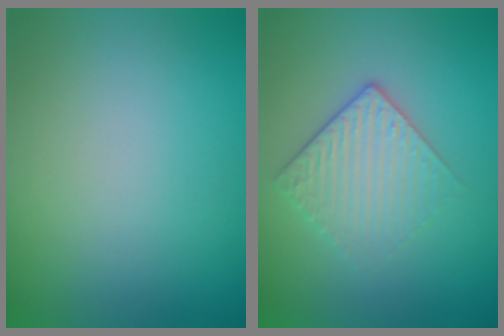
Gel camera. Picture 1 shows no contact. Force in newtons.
{"total": 2.9, "press": 2.6, "slide": 1.2}